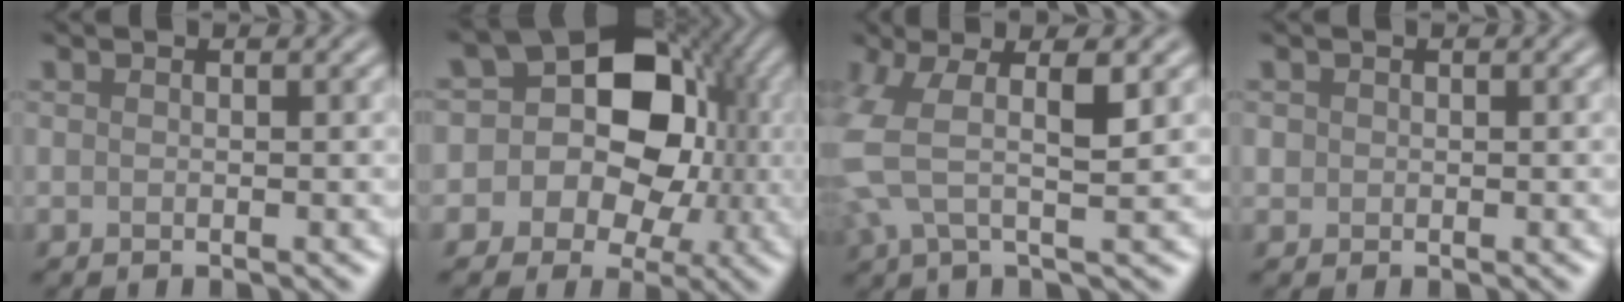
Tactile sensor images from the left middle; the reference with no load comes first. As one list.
[{"total": 10.5, "force": [0.7, 8.7, 5.7], "torque": [-0.049, 0.025, -0.019]}, {"total": 5.4, "force": [0.8, 1.7, 5.1], "torque": [-0.139, 0.006, 0.023]}, {"total": 0.7, "force": [0.0, 0.0, -0.7], "torque": [0.001, 0.006, 0.010]}]